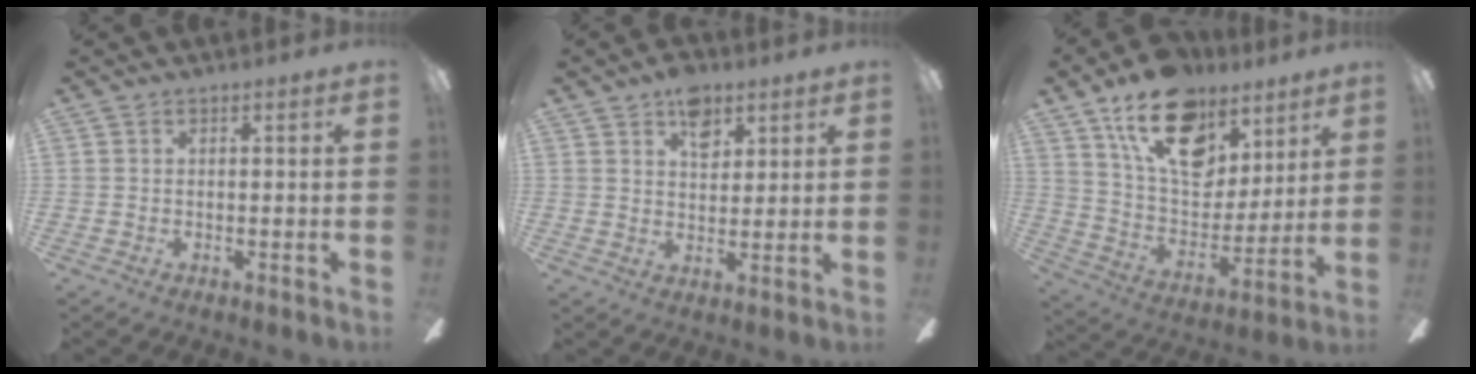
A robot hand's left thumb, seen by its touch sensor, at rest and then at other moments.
{"total": 7.4, "force": [4.4, 4.5, 3.9], "torque": [-0.049, -0.008, 0.075]}
{"total": 21.8, "force": [12.8, 12.9, 12.0], "torque": [-0.193, -0.061, 0.230]}